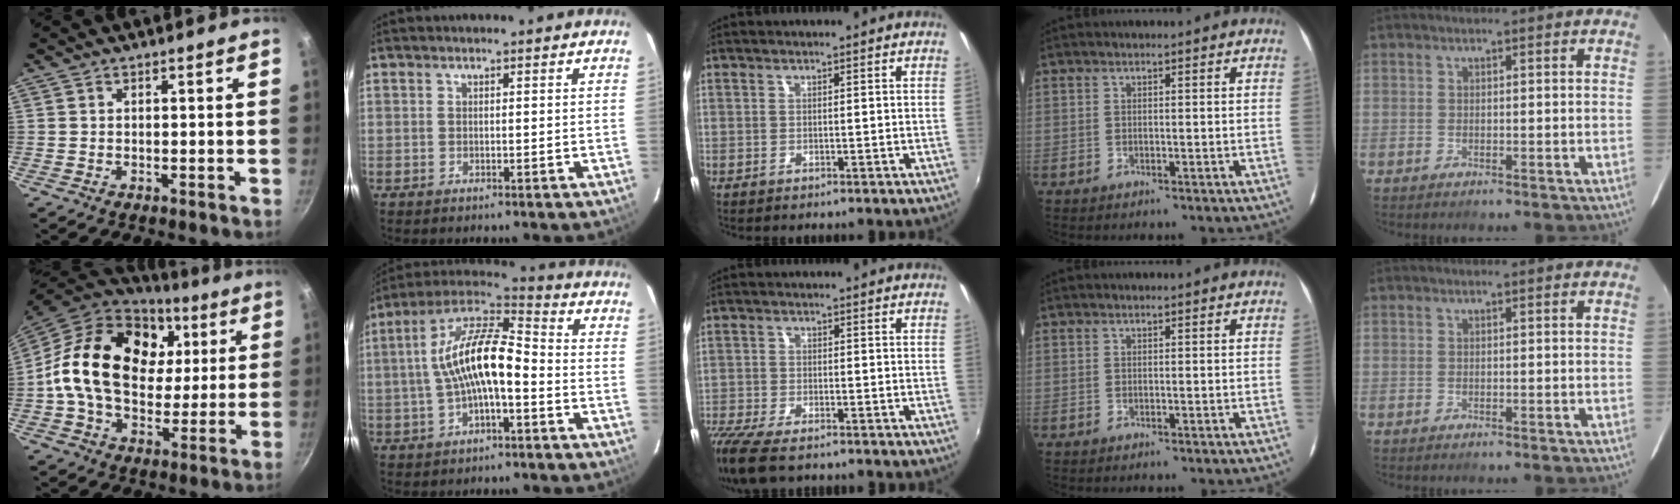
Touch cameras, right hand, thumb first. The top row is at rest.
{"thumb": {"total": 24.4, "force": [5.0, 17.1, 16.6], "torque": [-0.266, 0.006, 0.078]}, "index": {"total": 13.9, "force": [-2.1, 4.8, 12.9], "torque": [-0.242, 0.021, -0.041]}, "middle": {"total": 10.8, "force": [-8.5, 2.9, 5.9], "torque": [-0.152, -0.050, -0.160]}}